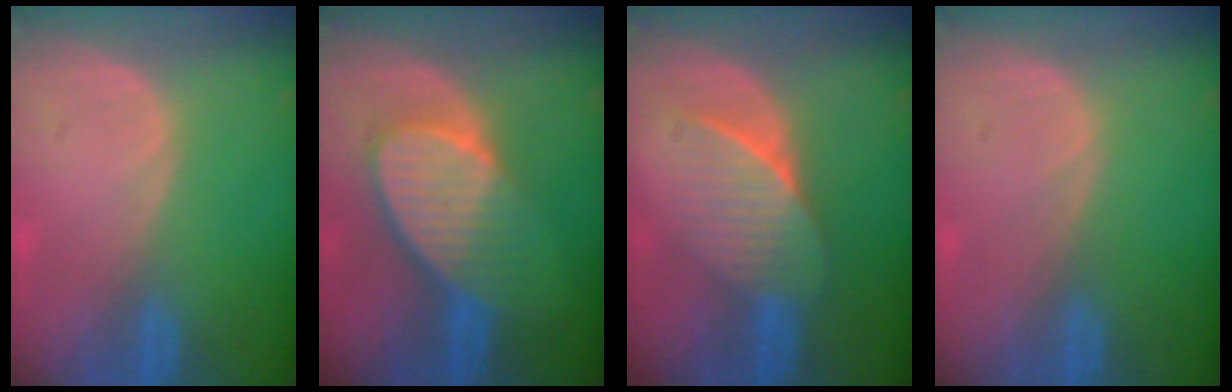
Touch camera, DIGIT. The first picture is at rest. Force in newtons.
{"total": 8.3, "press": 7.7, "slide": 3.1}
{"total": 7.6, "press": 6.8, "slide": 3.5}
{"total": 0.0}